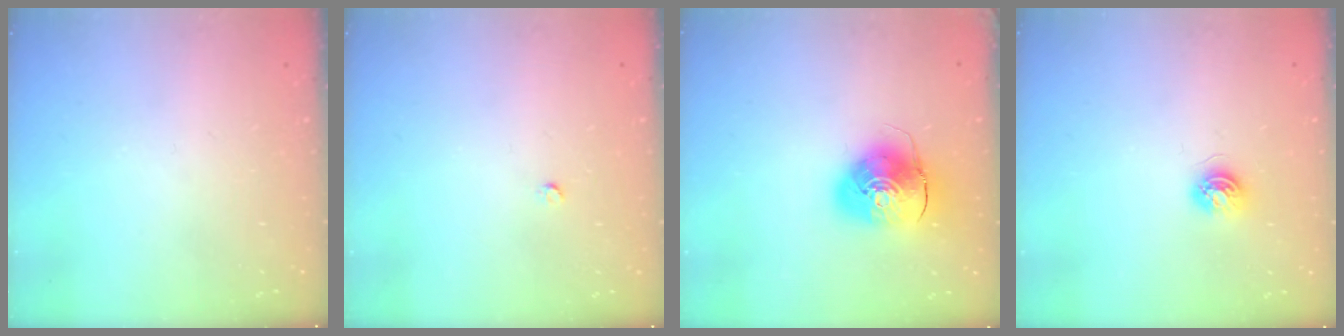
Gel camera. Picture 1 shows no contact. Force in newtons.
{"total": 2.2, "press": 2.2, "slide": 0.3}
{"total": 10.5, "press": 10.4, "slide": 1.8}
{"total": 4.5, "press": 4.5, "slide": 0.6}